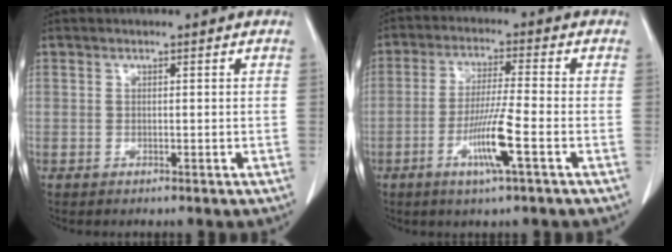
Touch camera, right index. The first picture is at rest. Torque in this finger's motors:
{"motor_torque": [1.47, -0.24, 0.62, 0.11]}